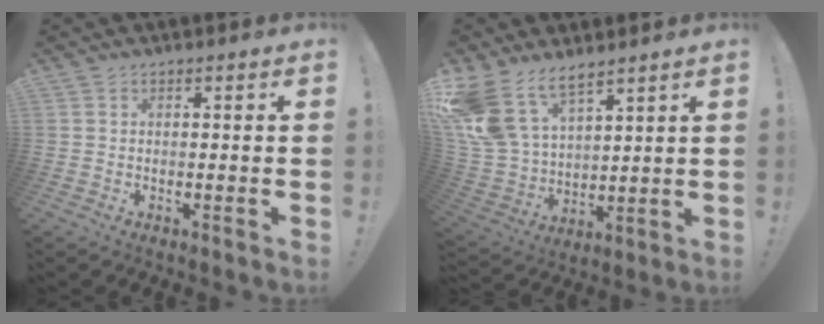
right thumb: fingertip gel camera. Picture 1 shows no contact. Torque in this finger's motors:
{"motor_torque": [0.75, 0.98, 1.02, 0.46, 0.39]}